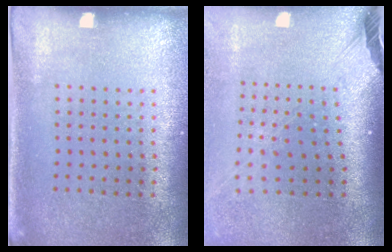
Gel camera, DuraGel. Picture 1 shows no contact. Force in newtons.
{"total": 2.6, "press": 1.8, "slide": 1.8}